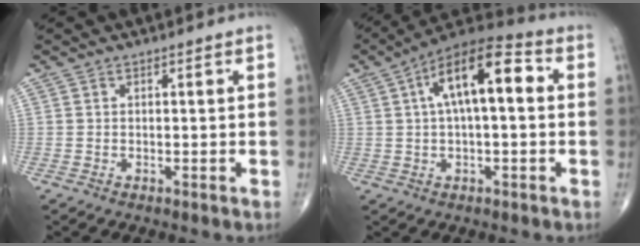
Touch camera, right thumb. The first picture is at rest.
{"total": 14.0, "force": [2.6, 5.6, 12.5], "torque": [-0.204, 0.038, 0.034]}